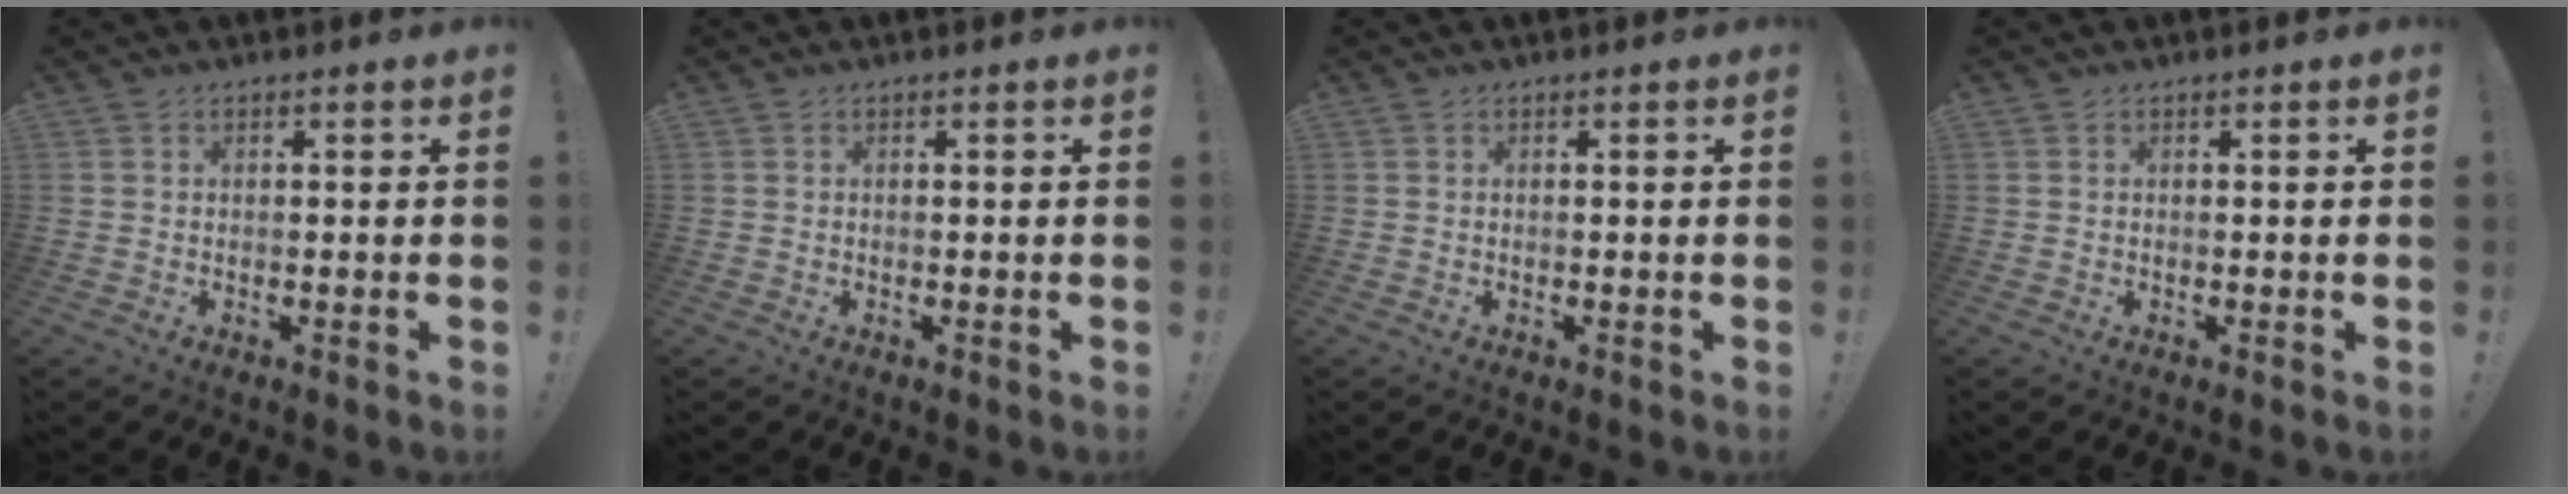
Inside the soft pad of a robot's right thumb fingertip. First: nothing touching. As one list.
[{"total": 0.0}, {"total": 0.0}, {"total": 0.0}]